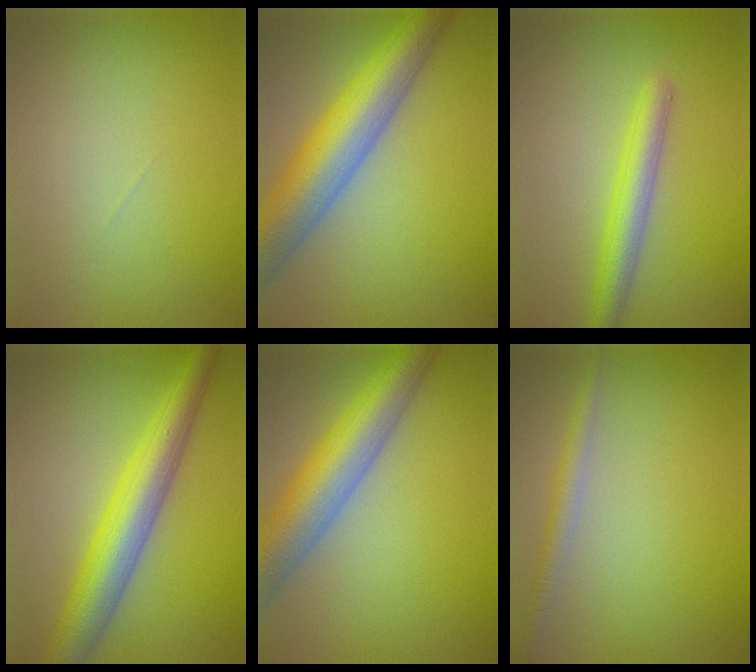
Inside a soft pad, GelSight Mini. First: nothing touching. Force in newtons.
{"total": 9.4, "press": 9.4, "slide": 0.3}
{"total": 3.3, "press": 3.3, "slide": 0.1}
{"total": 6.9, "press": 6.9, "slide": 0.1}
{"total": 8.1, "press": 8.1, "slide": 0.4}
{"total": 1.9, "press": 1.9, "slide": 0.0}